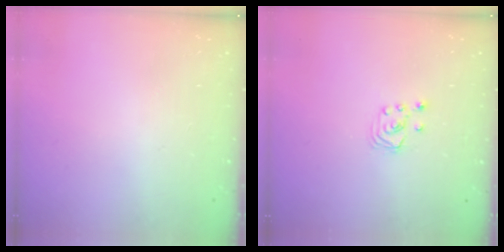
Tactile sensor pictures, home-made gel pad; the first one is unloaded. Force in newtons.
{"total": 2.7, "press": 2.7, "slide": 0.3}